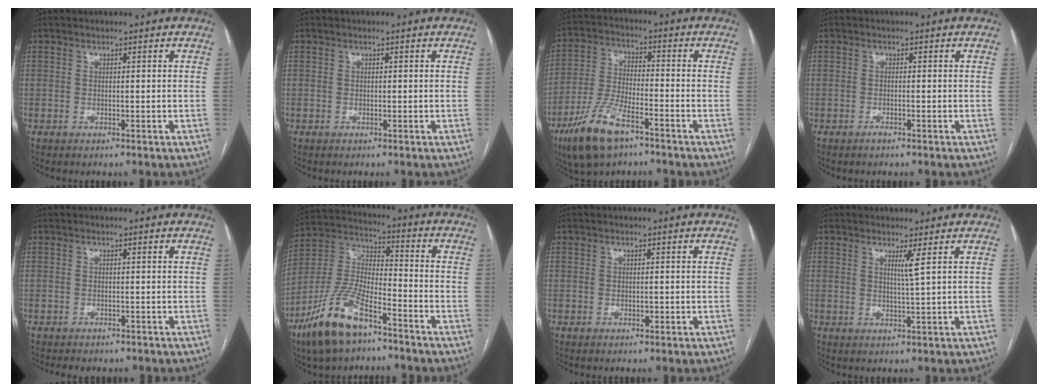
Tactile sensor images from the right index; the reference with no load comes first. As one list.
[{"total": 0.0}, {"total": 11.1, "force": [-6.9, 3.4, 8.0], "torque": [-0.170, -0.010, -0.127]}, {"total": 0.8, "force": [-0.5, 0.0, 0.6], "torque": [-0.013, -0.001, -0.009]}, {"total": 4.3, "force": [-3.6, 2.0, 1.5], "torque": [-0.017, -0.003, -0.040]}, {"total": 14.4, "force": [-9.4, 4.3, 10.1], "torque": [-0.214, -0.005, -0.177]}, {"total": 0.7, "force": [-0.1, 0.4, 0.6], "torque": [-0.008, 0.000, -0.001]}, {"total": 2.0, "force": [1.0, -0.8, 1.6], "torque": [-0.033, -0.014, 0.021]}]